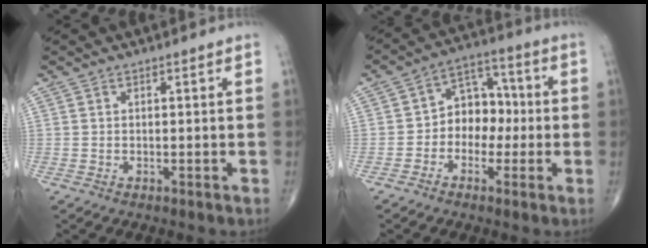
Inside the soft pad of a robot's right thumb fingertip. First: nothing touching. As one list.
[{"total": 8.8, "force": [-1.2, 6.8, 5.5], "torque": [-0.042, 0.039, -0.034]}]